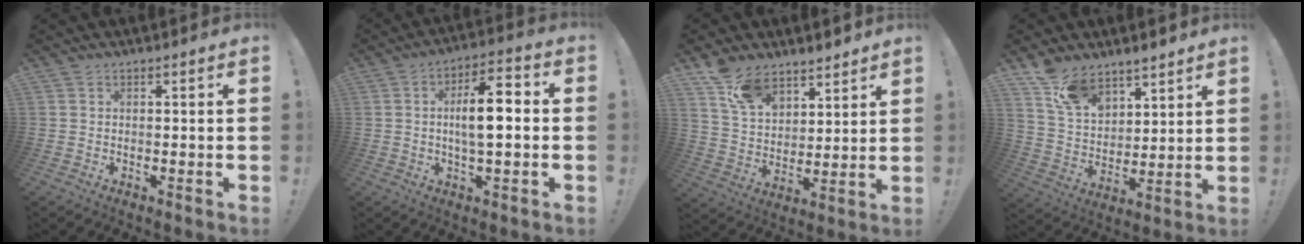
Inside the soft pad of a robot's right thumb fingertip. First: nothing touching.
{"total": 10.8, "force": [0.3, 3.9, 10.0], "torque": [-0.157, 0.007, -0.001]}
{"total": 12.0, "force": [9.3, 6.4, 4.1], "torque": [-0.081, -0.060, 0.180]}
{"total": 11.6, "force": [9.4, 5.8, 3.6], "torque": [-0.080, -0.063, 0.183]}